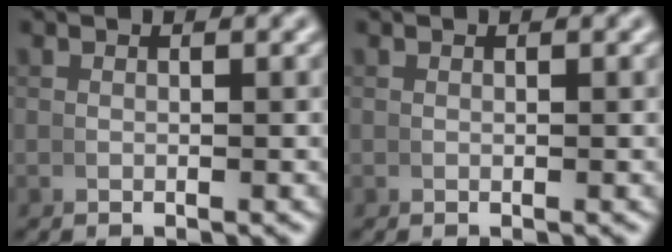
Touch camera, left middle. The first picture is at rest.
{"total": 0.0}